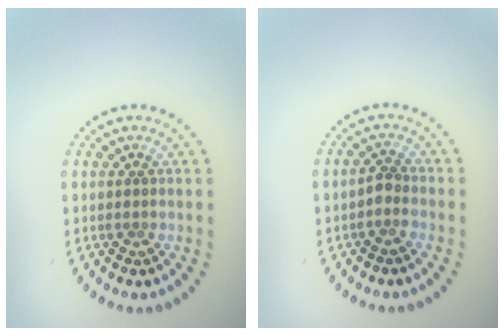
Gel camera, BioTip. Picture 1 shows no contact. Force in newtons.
{"total": 1.3, "press": 1.1, "slide": 0.7}